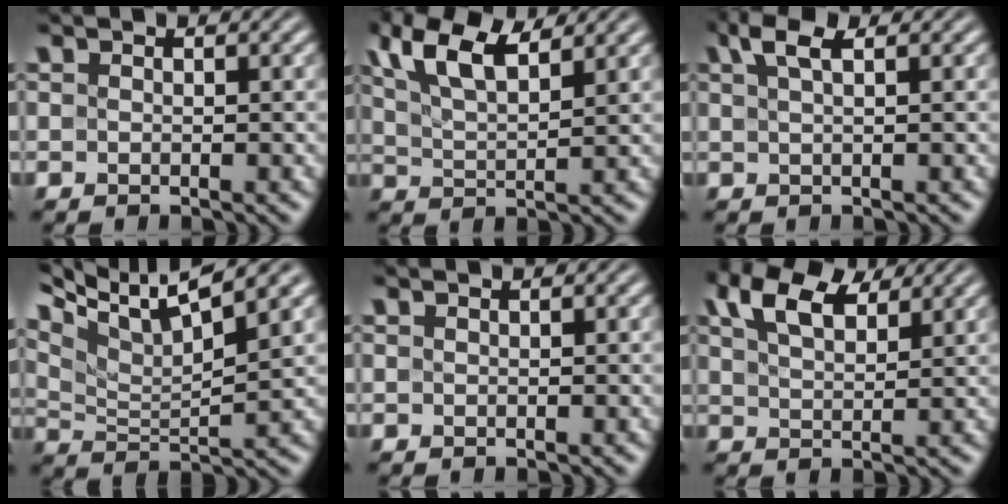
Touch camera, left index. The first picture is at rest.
{"total": 6.6, "force": [4.3, 2.3, 4.5], "torque": [-0.095, 0.015, 0.077]}
{"total": 2.7, "force": [1.5, 0.8, 2.1], "torque": [-0.032, 0.009, 0.026]}
{"total": 8.0, "force": [4.9, 1.7, 6.1], "torque": [-0.116, 0.013, 0.091]}
{"total": 0.0}
{"total": 6.0, "force": [4.0, 2.6, 3.7], "torque": [-0.071, 0.017, 0.074]}